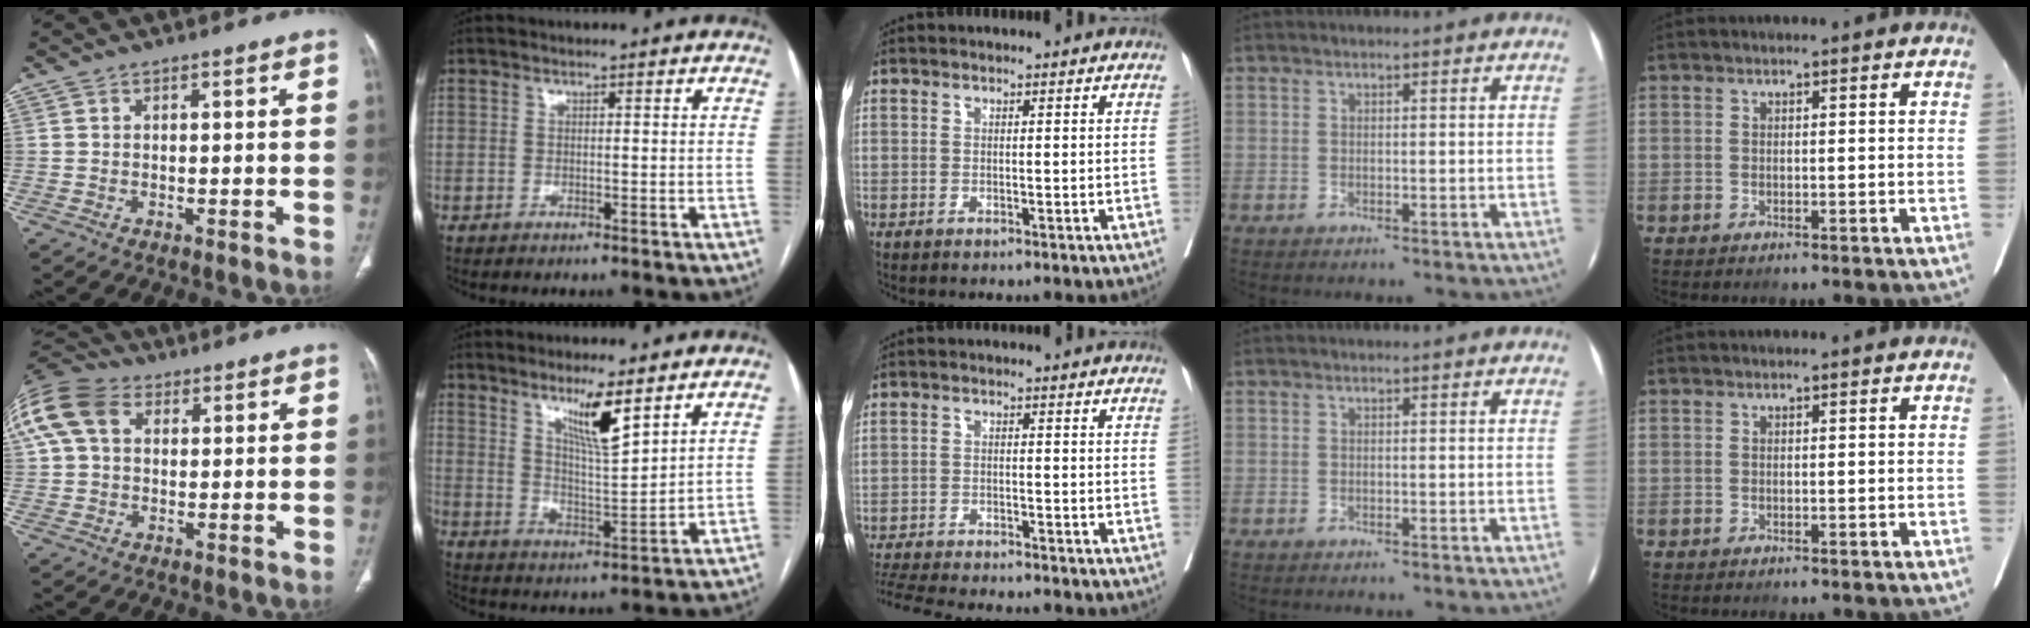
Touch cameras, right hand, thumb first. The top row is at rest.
{"thumb": {"total": 15.4, "force": [4.8, 11.1, 9.5], "torque": [-0.223, 0.042, 0.084]}, "index": {"total": 8.2, "force": [5.3, 0.5, 6.3], "torque": [-0.113, -0.016, 0.096]}, "middle": {"total": 12.7, "force": [-11.6, 1.4, 4.9], "torque": [-0.094, -0.014, -0.169]}}